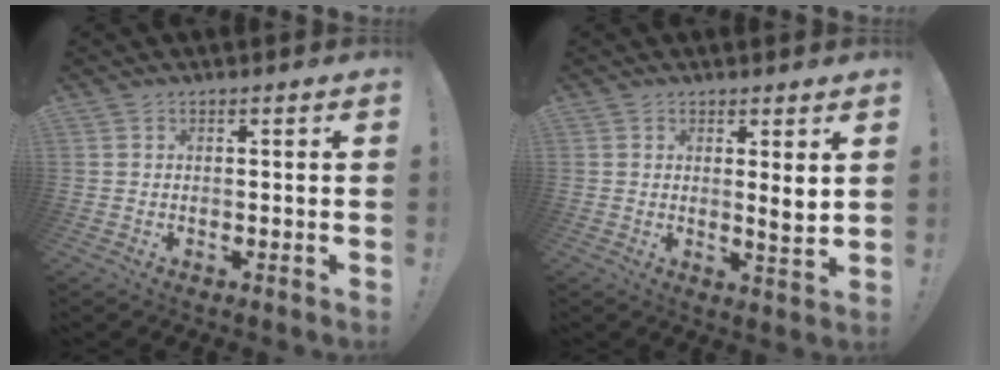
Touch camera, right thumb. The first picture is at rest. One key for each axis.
{"total": 3.8, "fx": 1.6, "fy": 0.0, "fz": 3.5, "tx": -0.039, "ty": -0.025, "tz": 0.020}